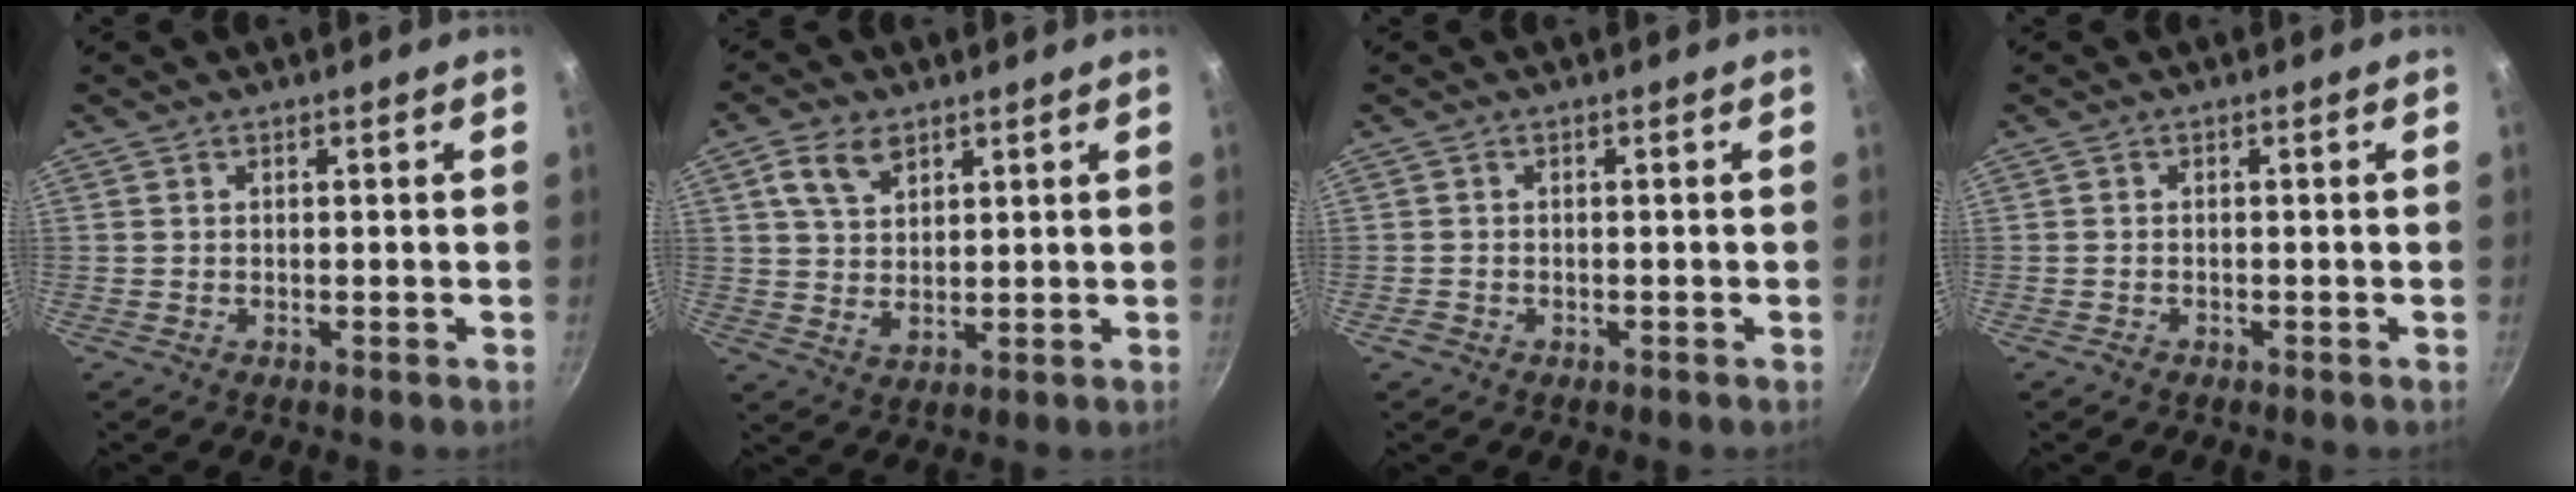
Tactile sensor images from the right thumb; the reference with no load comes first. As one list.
[{"total": 7.5, "force": [3.6, 4.8, 4.4], "torque": [-0.064, -0.013, 0.069]}, {"total": 1.4, "force": [-0.8, 1.1, 0.5], "torque": [-0.012, 0.005, -0.013]}, {"total": 0.8, "force": [-0.6, 0.5, 0.3], "torque": [-0.012, 0.007, -0.012]}]